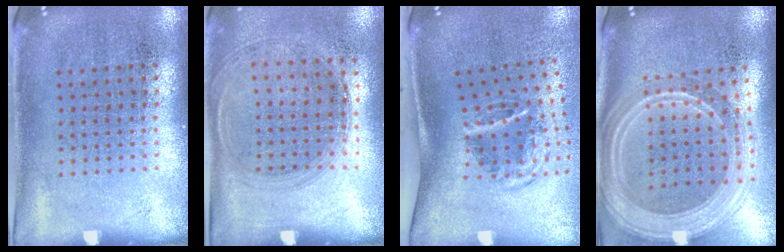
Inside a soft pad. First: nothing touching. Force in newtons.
{"total": 1.3, "press": 1.2, "slide": 0.5}
{"total": 2.1, "press": 1.2, "slide": 1.7}
{"total": 2.9, "press": 2.4, "slide": 1.7}